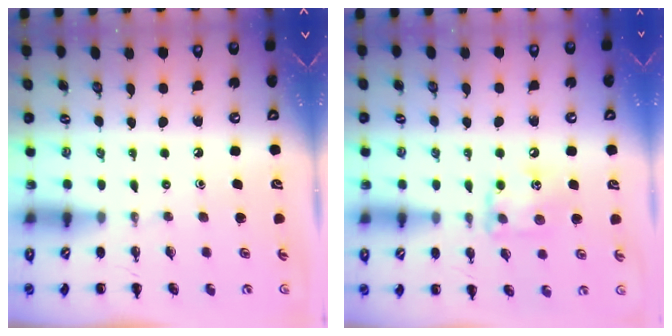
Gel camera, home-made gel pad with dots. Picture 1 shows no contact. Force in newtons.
{"total": 10.9, "press": 10.8, "slide": 0.9}